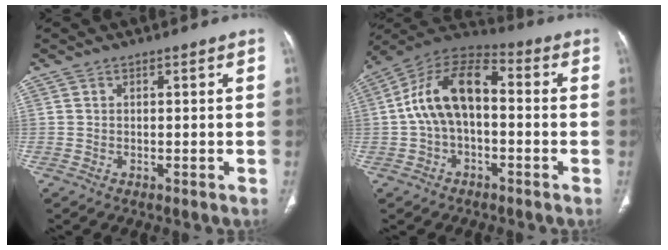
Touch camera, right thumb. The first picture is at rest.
{"total": 13.7, "force": [-0.3, 7.9, 11.2], "torque": [-0.195, 0.046, -0.017]}